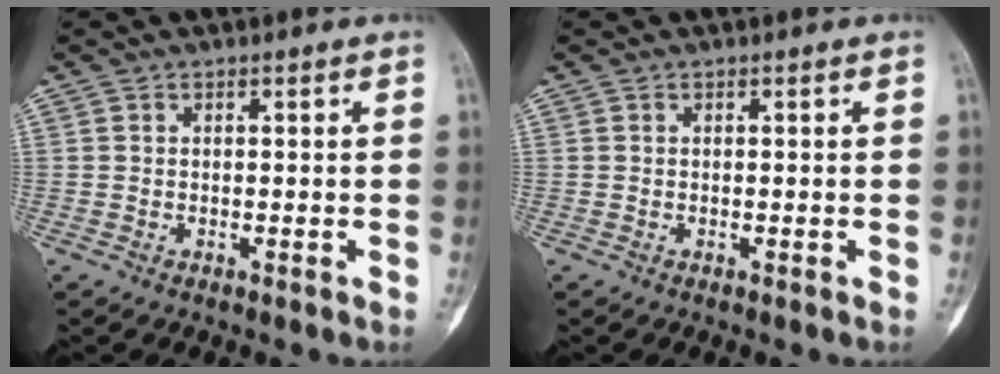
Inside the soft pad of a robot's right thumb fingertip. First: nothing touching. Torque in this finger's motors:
{"motor_torque": [0.00, 0.00, 0.00, 0.00, 0.00]}